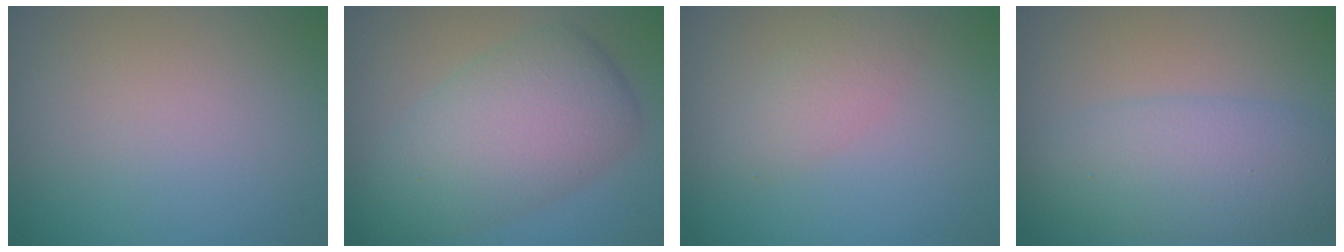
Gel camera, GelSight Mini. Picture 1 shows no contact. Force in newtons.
{"total": 7.6, "press": 7.6, "slide": 0.2}
{"total": 2.1, "press": 2.1, "slide": 0.0}
{"total": 6.4, "press": 6.4, "slide": 0.1}